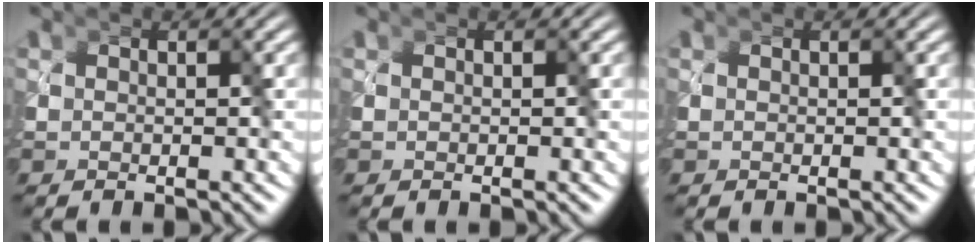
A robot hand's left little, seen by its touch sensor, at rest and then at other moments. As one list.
[{"total": 0.0}, {"total": 0.0}]